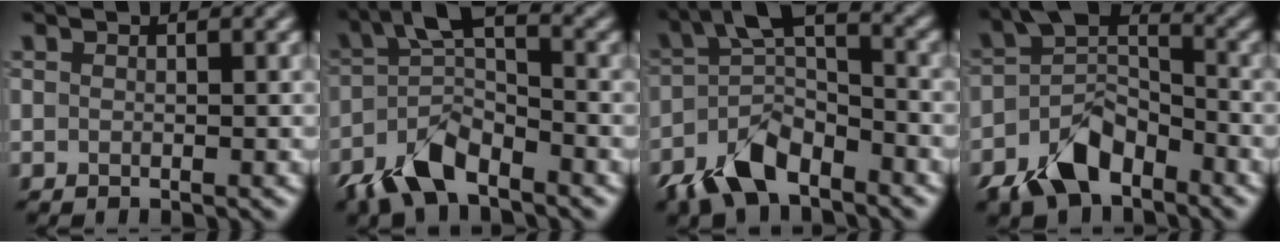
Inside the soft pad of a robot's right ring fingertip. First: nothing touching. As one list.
[{"total": 6.7, "force": [-4.0, 2.7, 4.7], "torque": [-0.095, 0.008, -0.088]}, {"total": 7.5, "force": [-4.3, 3.4, 5.0], "torque": [-0.100, 0.008, -0.094]}, {"total": 6.8, "force": [-4.0, 3.8, 4.0], "torque": [-0.070, 0.007, -0.088]}]